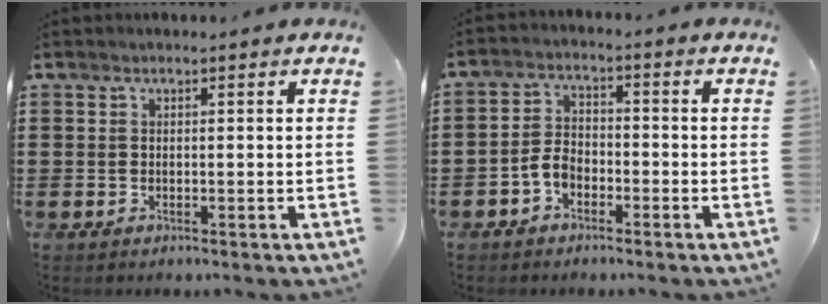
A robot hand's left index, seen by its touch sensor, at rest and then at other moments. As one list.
[{"total": 3.7, "force": [-2.1, 2.1, 2.1], "torque": [-0.056, 0.003, -0.046]}]